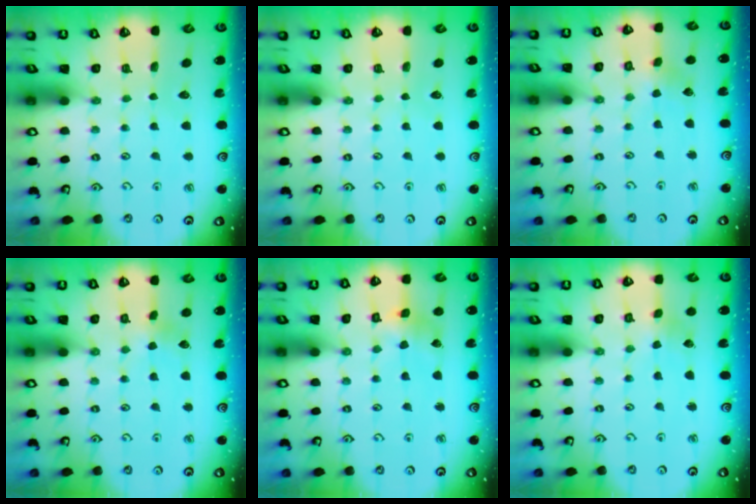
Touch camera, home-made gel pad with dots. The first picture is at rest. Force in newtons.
{"total": 0.0}
{"total": 2.2, "press": 2.2, "slide": 0.2}
{"total": 3.5, "press": 3.5, "slide": 0.6}
{"total": 4.3, "press": 4.3, "slide": 0.4}
{"total": 2.1, "press": 2.0, "slide": 0.3}